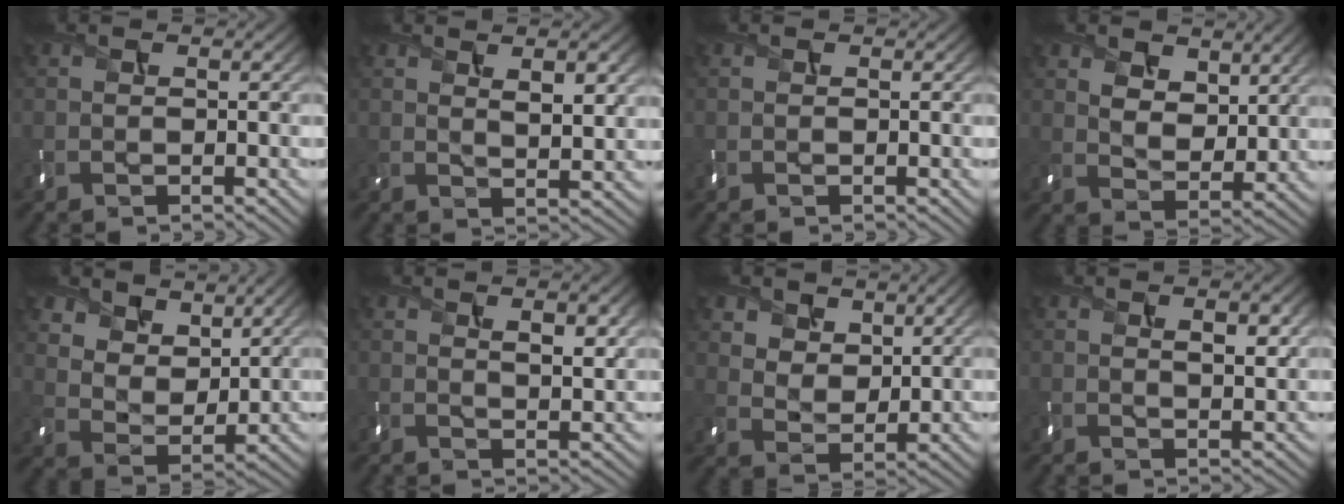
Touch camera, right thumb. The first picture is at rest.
{"total": 5.0, "force": [2.5, 1.8, 4.0], "torque": [-0.071, -0.004, 0.046]}
{"total": 0.0}
{"total": 6.3, "force": [4.0, 3.5, 3.4], "torque": [-0.078, -0.013, 0.073]}
{"total": 8.7, "force": [6.6, 4.6, 3.4], "torque": [-0.090, -0.030, 0.133]}
{"total": 4.4, "force": [2.1, 1.5, 3.5], "torque": [-0.063, -0.003, 0.037]}
{"total": 6.1, "force": [4.2, 3.5, 2.6], "torque": [-0.068, -0.020, 0.086]}
{"total": 3.8, "force": [1.6, 1.3, 3.1], "torque": [-0.058, -0.003, 0.029]}